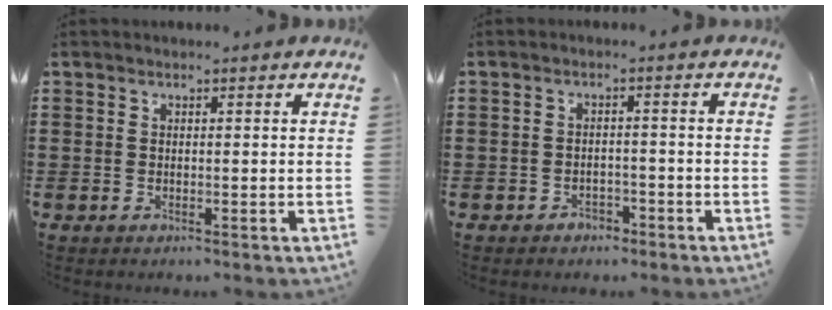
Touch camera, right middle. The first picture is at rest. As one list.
[{"total": 2.0, "force": [-1.8, 0.9, 0.0], "torque": [-0.009, 0.002, -0.040]}]